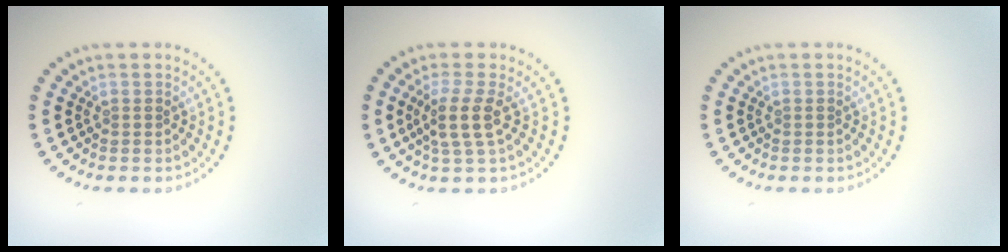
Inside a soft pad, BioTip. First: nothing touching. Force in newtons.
{"total": 2.9, "press": 2.4, "slide": 1.7}
{"total": 0.0}